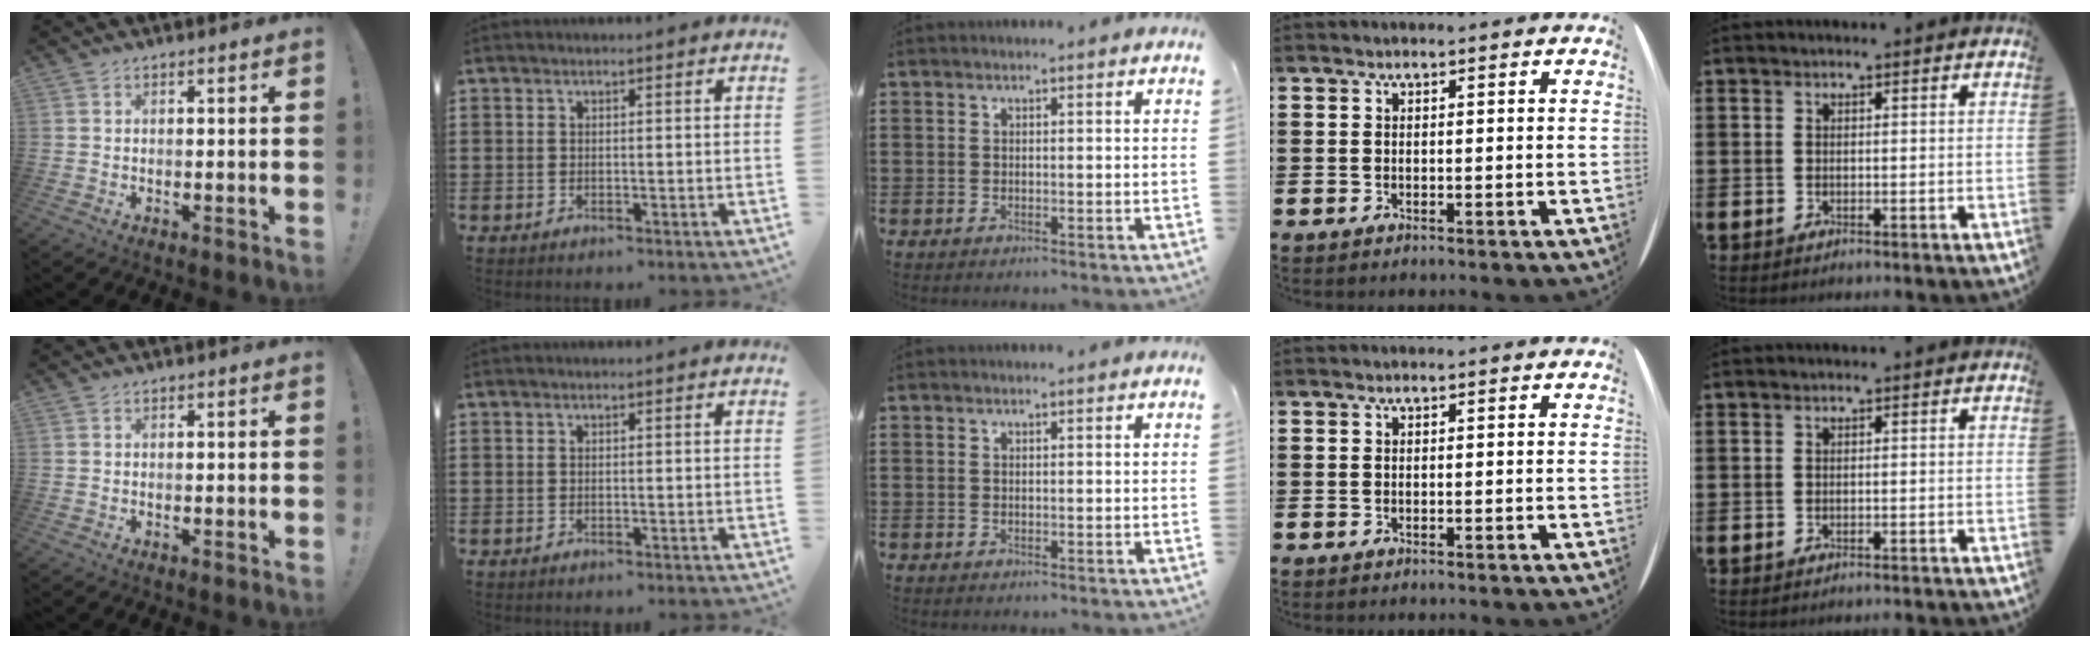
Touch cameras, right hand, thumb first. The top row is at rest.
{}